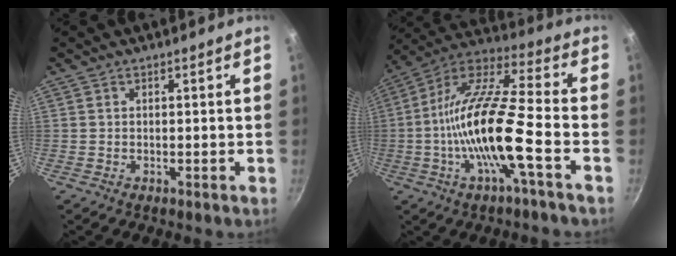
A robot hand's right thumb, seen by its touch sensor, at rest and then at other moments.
{"total": 18.6, "force": [-4.7, 3.6, 17.7], "torque": [-0.327, 0.039, -0.104]}